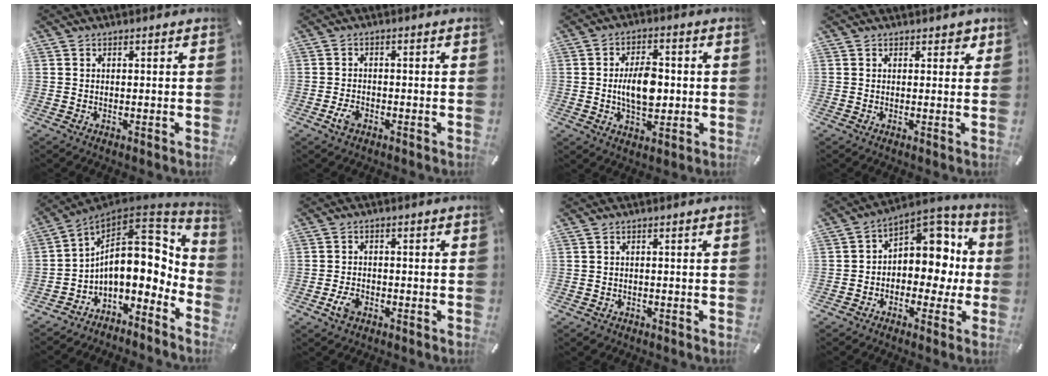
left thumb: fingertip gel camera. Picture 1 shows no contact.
{"total": 2.9, "force": [-1.6, 1.7, 1.8], "torque": [-0.046, 0.001, -0.032]}
{"total": 9.6, "force": [-0.3, 5.7, 7.6], "torque": [-0.132, 0.001, -0.010]}
{"total": 1.9, "force": [1.2, 1.3, 0.8], "torque": [-0.001, -0.002, 0.018]}
{"total": 16.4, "force": [2.7, 10.8, 12.0], "torque": [-0.167, -0.045, 0.048]}
{"total": 3.8, "force": [-1.9, 2.3, 2.3], "torque": [-0.060, 0.001, -0.038]}
{"total": 1.1, "force": [-0.7, 0.8, 0.2], "torque": [-0.002, 0.004, -0.018]}
{"total": 9.4, "force": [1.7, 8.0, 4.7], "torque": [-0.052, -0.026, 0.033]}